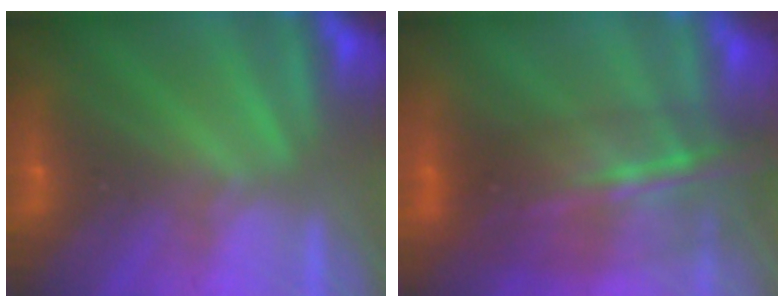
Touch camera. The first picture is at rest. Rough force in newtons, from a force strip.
{"total": 6.3}